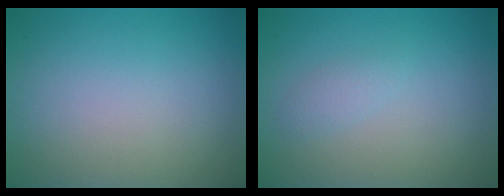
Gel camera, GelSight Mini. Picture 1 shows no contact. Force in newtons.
{"total": 1.1, "press": 1.1, "slide": 0.0}